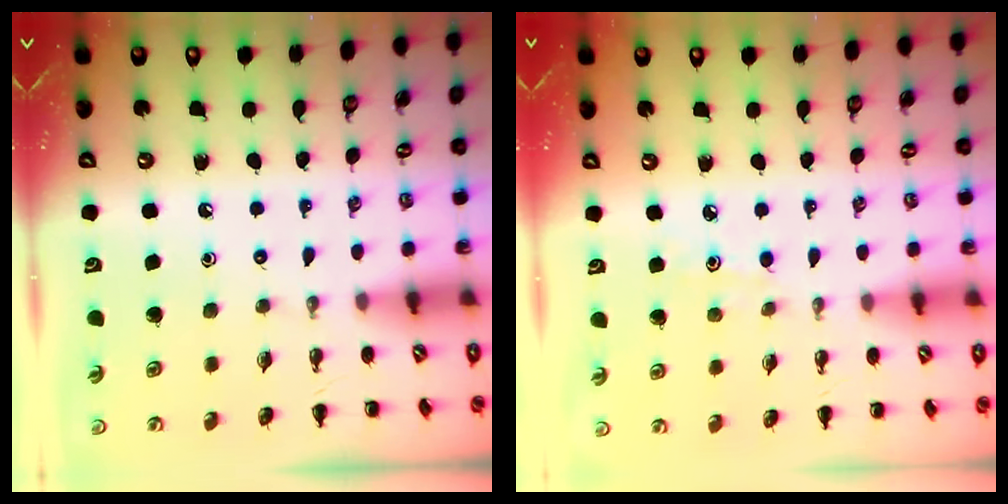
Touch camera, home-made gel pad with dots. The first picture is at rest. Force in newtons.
{"total": 3.4, "press": 3.1, "slide": 1.4}